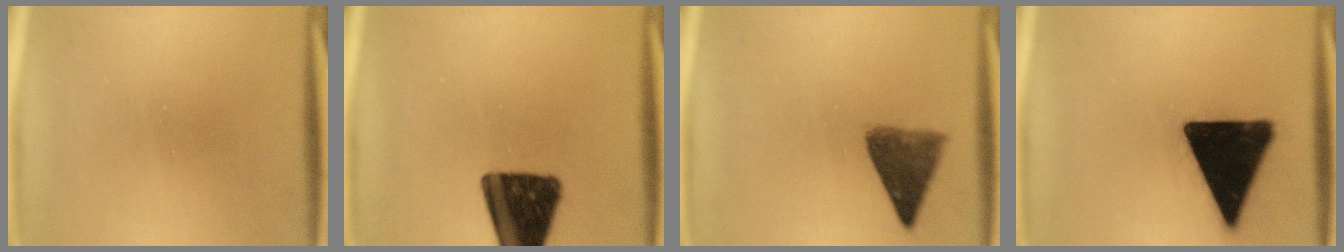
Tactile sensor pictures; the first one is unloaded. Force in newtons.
{"total": 17.2}
{"total": 6.4}
{"total": 19.6}